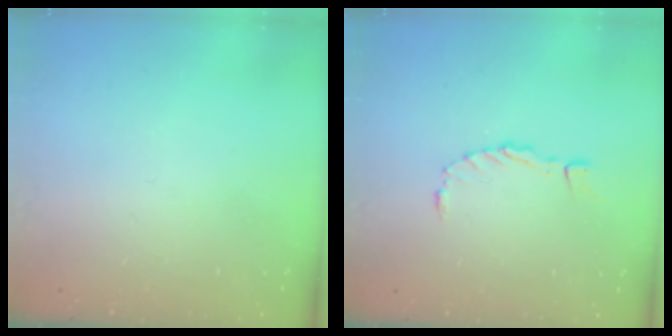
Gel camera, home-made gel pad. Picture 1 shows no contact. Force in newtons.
{"total": 0.0}